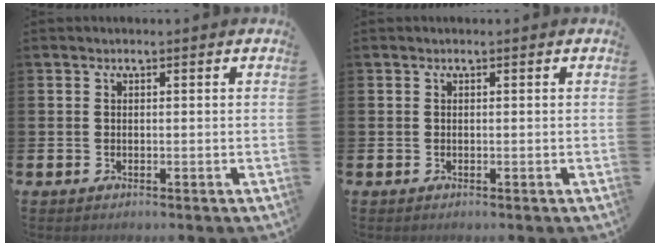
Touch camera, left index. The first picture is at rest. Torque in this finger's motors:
{"motor_torque": [-0.01, 0.00, 0.00, 0.00]}